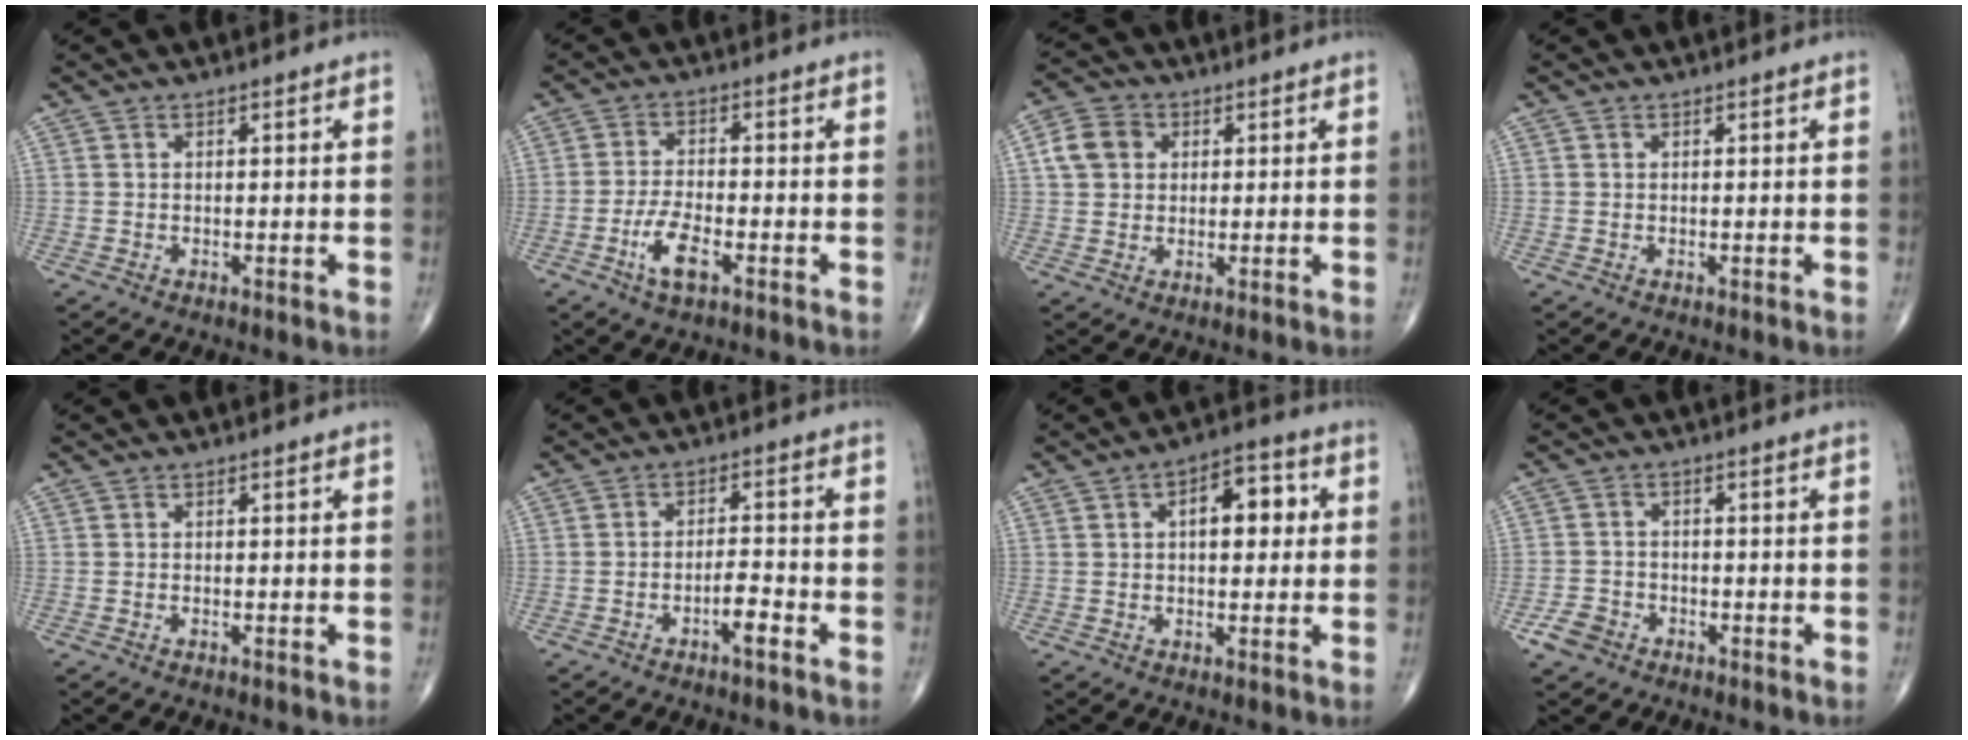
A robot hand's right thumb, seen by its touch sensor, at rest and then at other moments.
{"total": 6.0, "force": [-2.8, 2.1, 4.9], "torque": [-0.098, 0.011, -0.052]}
{"total": 6.3, "force": [1.5, 5.1, 3.2], "torque": [-0.050, 0.006, 0.023]}
{"total": 0.0}
{"total": 0.0}
{"total": 4.2, "force": [-2.1, 0.9, 3.6], "torque": [-0.062, 0.014, -0.037]}
{"total": 8.4, "force": [1.5, 4.5, 7.0], "torque": [-0.075, 0.016, 0.016]}
{"total": 3.8, "force": [-2.3, 2.7, 1.3], "torque": [-0.021, 0.012, -0.041]}